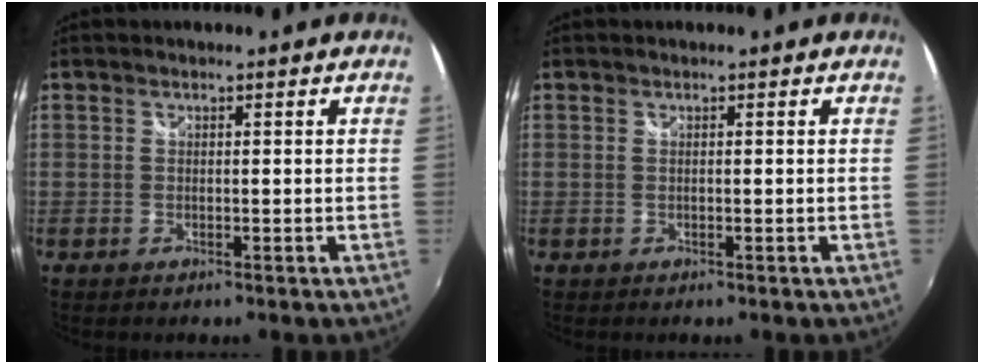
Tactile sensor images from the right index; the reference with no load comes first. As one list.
[{"total": 0.0}]